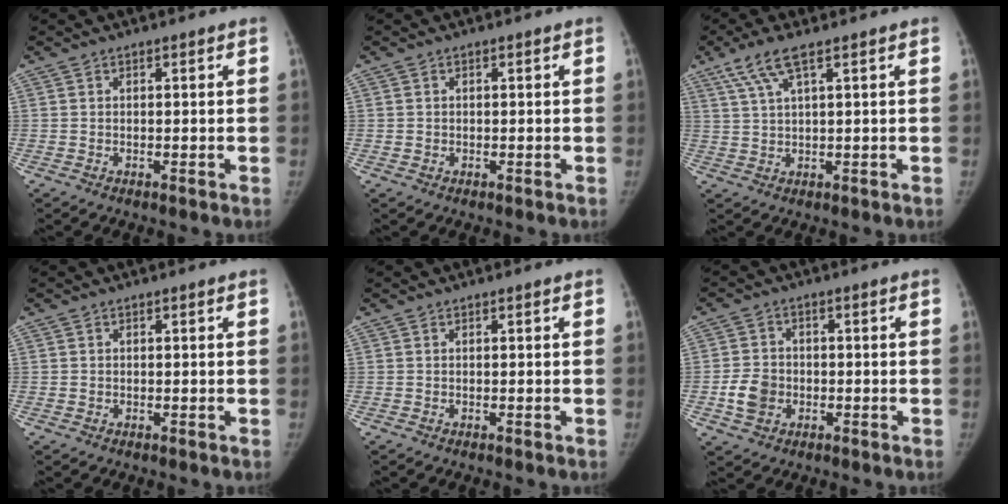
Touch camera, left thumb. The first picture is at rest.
{"total": 0.8, "force": [0.0, 0.8, 0.1], "torque": [0.002, 0.002, 0.001]}
{"total": 5.8, "force": [3.3, 1.1, 4.7], "torque": [-0.112, 0.000, 0.073]}
{"total": 0.6, "force": [0.0, 0.6, 0.0], "torque": [0.002, 0.002, 0.000]}
{"total": 0.0}
{"total": 6.0, "force": [-1.5, 4.9, 3.0], "torque": [-0.044, 0.010, -0.027]}